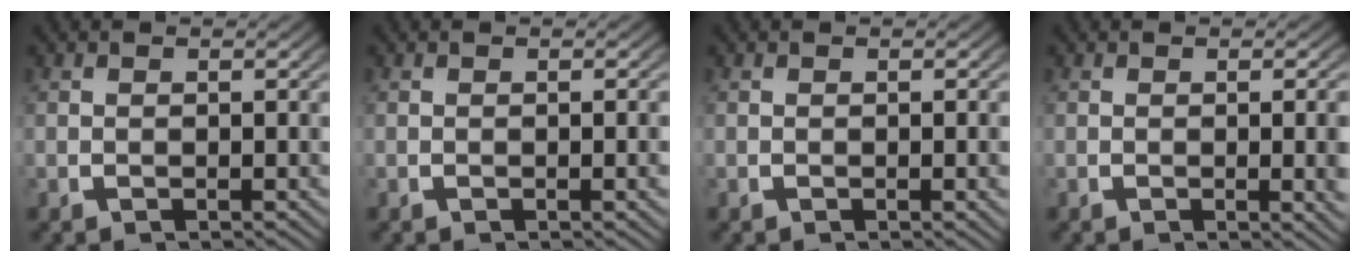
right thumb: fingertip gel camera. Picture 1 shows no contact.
{"total": 0.6, "force": [-0.1, -0.1, 0.6], "torque": [-0.010, 0.002, 0.000]}
{"total": 0.6, "force": [-0.1, -0.1, 0.6], "torque": [-0.010, 0.001, 0.001]}
{"total": 2.3, "force": [0.0, 0.3, 2.3], "torque": [-0.022, 0.000, -0.001]}